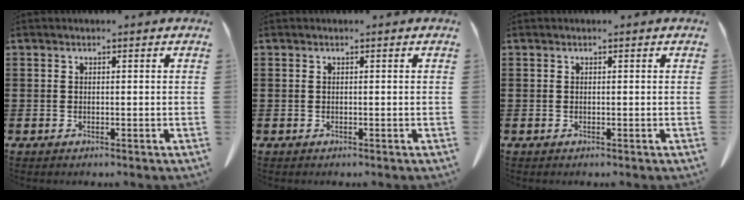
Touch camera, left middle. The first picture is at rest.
{"total": 0.0}
{"total": 0.0}